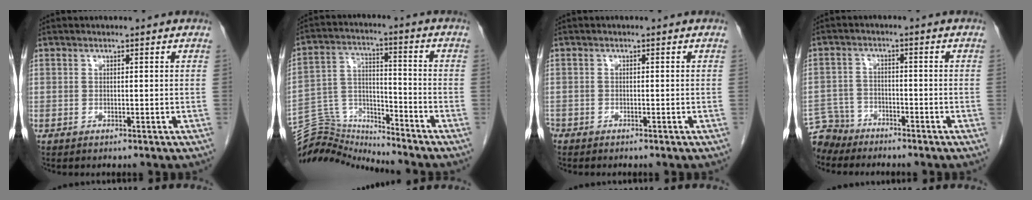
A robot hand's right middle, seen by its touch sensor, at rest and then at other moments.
{"total": 10.2, "force": [-10.2, -0.3, -1.0], "torque": [0.011, 0.051, -0.190]}
{"total": 1.2, "force": [-1.1, 0.6, 0.2], "torque": [-0.009, -0.001, -0.020]}
{"total": 5.0, "force": [-4.6, 1.8, -0.7], "torque": [0.016, -0.005, -0.088]}